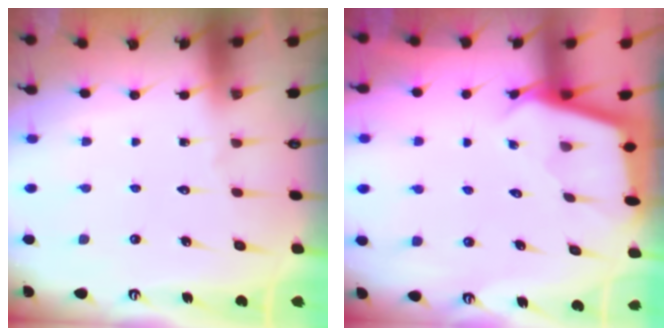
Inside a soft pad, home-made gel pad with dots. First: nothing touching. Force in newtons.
{"total": 2.4, "press": 2.4, "slide": 0.1}